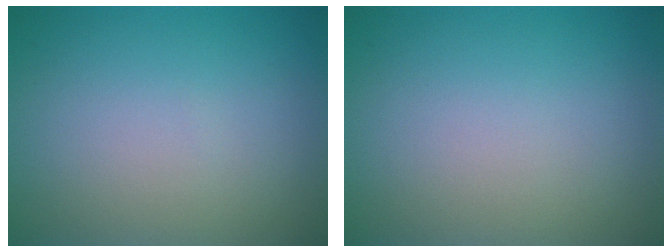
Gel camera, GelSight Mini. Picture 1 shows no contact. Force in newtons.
{"total": 0.0}